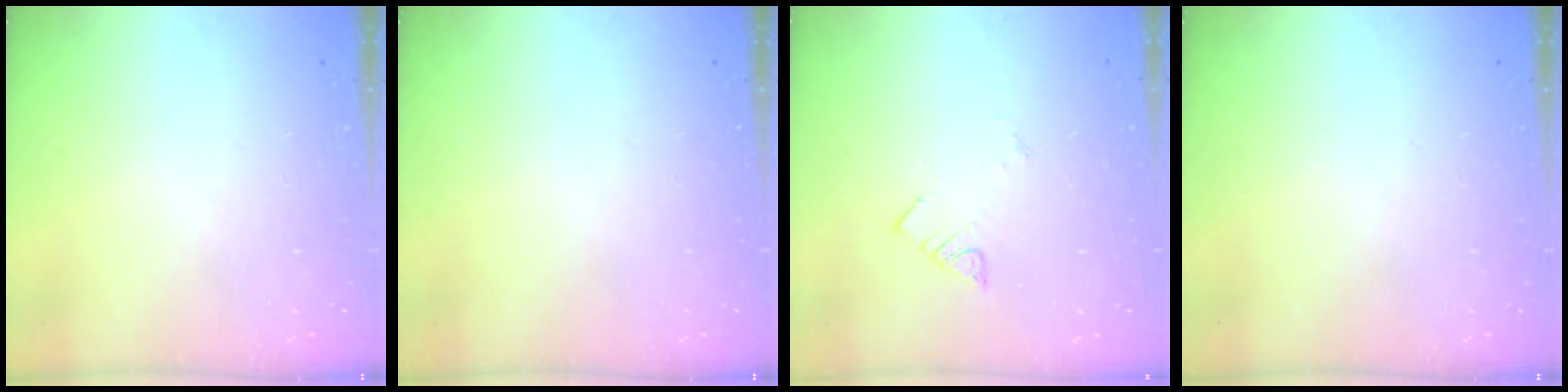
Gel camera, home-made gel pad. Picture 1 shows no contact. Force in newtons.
{"total": 0.0}
{"total": 1.9, "press": 1.9, "slide": 0.1}
{"total": 0.0}